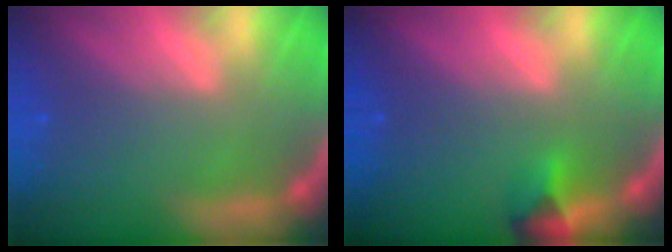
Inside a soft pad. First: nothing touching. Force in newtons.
{"total": 1.9}